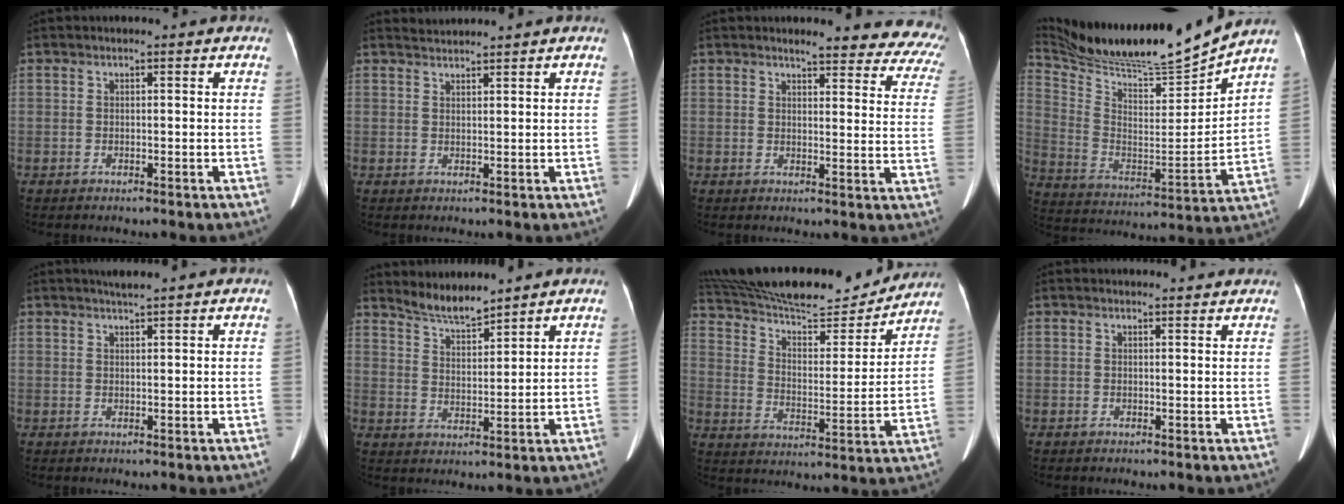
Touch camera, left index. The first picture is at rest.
{"total": 2.1, "force": [2.1, -0.2, -0.2], "torque": [-0.003, 0.015, 0.046]}
{"total": 15.7, "force": [14.6, 3.4, 4.5], "torque": [-0.009, -0.053, 0.134]}
{"total": 20.1, "force": [18.8, -0.5, 7.0], "torque": [-0.148, -0.048, 0.318]}
{"total": 2.2, "force": [1.9, -0.5, 0.9], "torque": [-0.012, 0.006, 0.036]}
{"total": 5.2, "force": [5.1, 0.2, 0.9], "torque": [-0.025, 0.001, 0.102]}
{"total": 25.2, "force": [23.1, 4.5, 9.1], "torque": [-0.167, -0.012, 0.337]}
{"total": 4.8, "force": [4.6, 1.0, 0.8], "torque": [-0.005, 0.023, 0.049]}